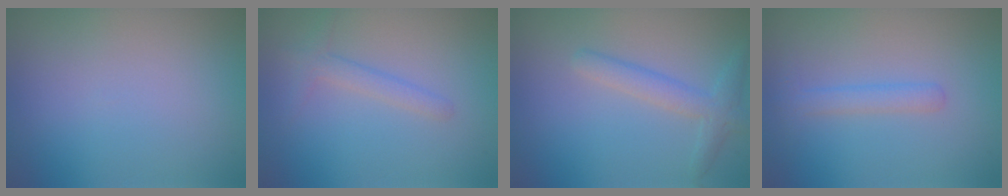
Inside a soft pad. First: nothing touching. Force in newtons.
{"total": 1.7, "press": 1.7, "slide": 0.1}
{"total": 2.5, "press": 2.5, "slide": 0.1}
{"total": 1.7, "press": 1.7, "slide": 0.1}